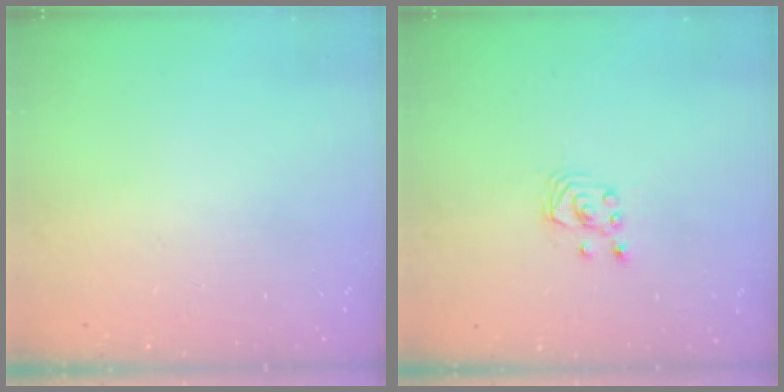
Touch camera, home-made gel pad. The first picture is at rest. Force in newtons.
{"total": 2.5, "press": 2.5, "slide": 0.3}